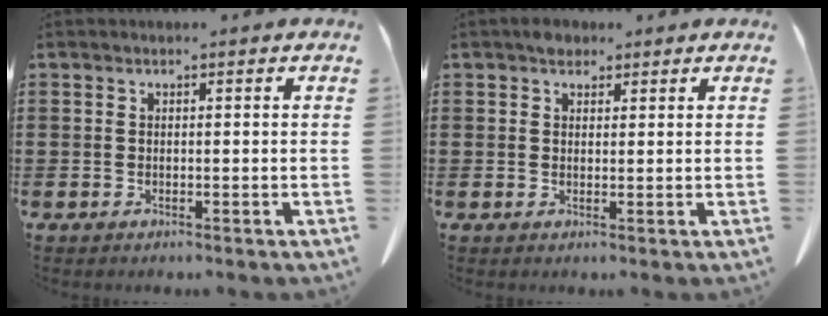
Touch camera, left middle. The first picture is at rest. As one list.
[{"total": 2.1, "force": [1.6, 1.2, 0.6], "torque": [-0.009, 0.000, 0.031]}]